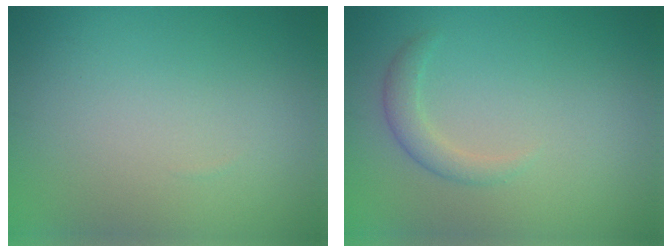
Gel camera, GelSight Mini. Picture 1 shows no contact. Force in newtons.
{"total": 1.6, "press": 1.6, "slide": 0.1}